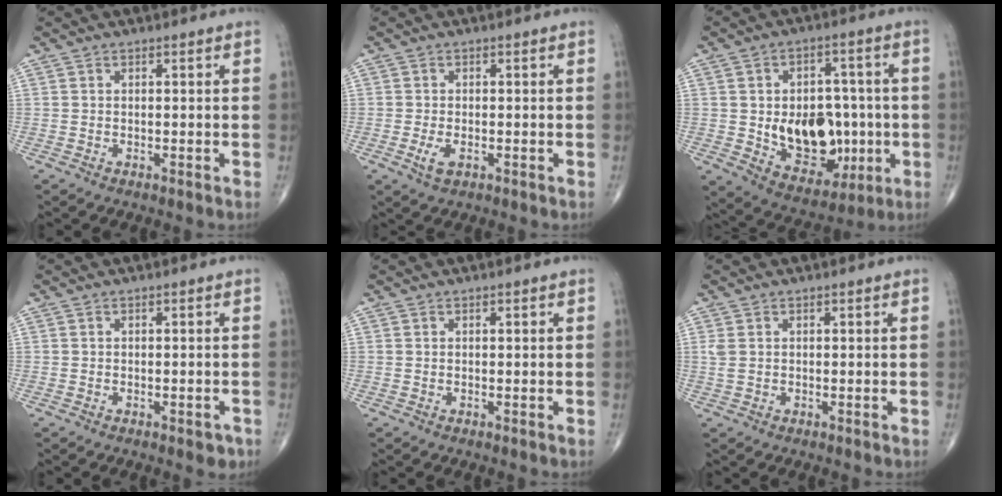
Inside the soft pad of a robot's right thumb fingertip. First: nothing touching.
{"total": 2.7, "force": [-0.8, 1.4, 2.2], "torque": [-0.045, -0.002, -0.014]}
{"total": 17.0, "force": [-1.9, 11.7, 12.2], "torque": [-0.129, 0.012, -0.005]}
{"total": 1.8, "force": [-1.0, 0.9, 1.2], "torque": [-0.005, 0.002, -0.010]}
{"total": 0.0}
{"total": 1.6, "force": [0.4, 1.0, 1.2], "torque": [-0.037, 0.008, 0.012]}